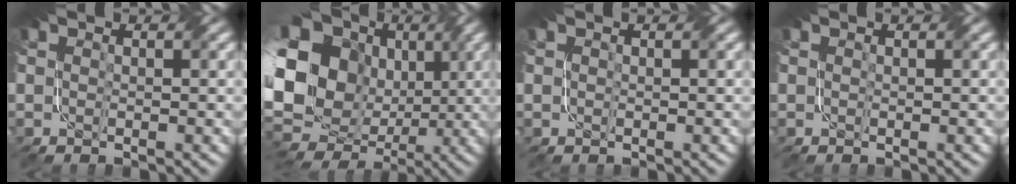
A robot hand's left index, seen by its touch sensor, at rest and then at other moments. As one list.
[{"total": 18.4, "force": [-0.7, 14.4, 11.4], "torque": [-0.233, -0.001, -0.008]}, {"total": 0.0}, {"total": 0.0}]